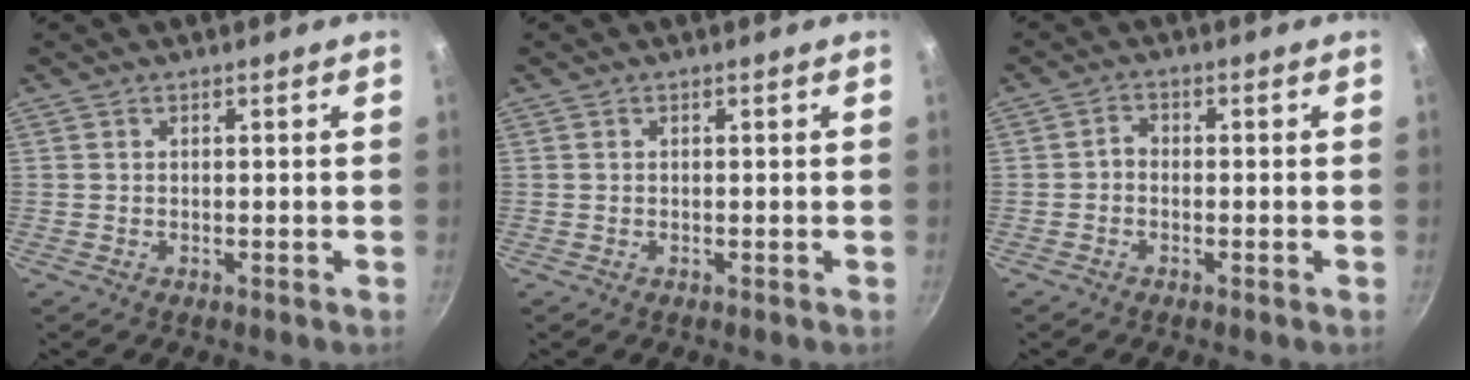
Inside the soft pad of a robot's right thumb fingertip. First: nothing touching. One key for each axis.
{"total": 0.0}
{"total": 1.8, "fx": -0.7, "fy": 1.3, "fz": 1.0, "tx": -0.018, "ty": 0.012, "tz": -0.018}